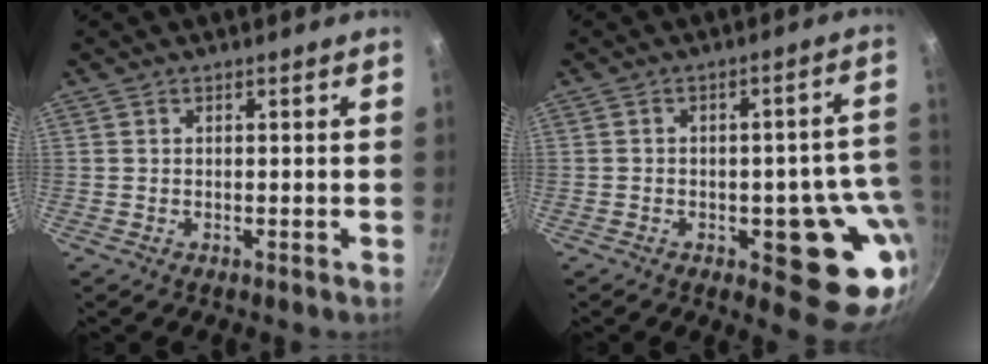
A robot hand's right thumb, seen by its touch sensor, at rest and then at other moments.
{"total": 15.6, "force": [-3.8, 7.4, 13.2], "torque": [-0.083, 0.007, -0.044]}